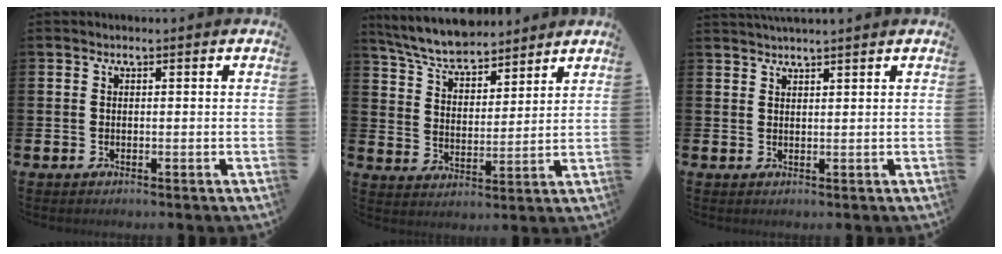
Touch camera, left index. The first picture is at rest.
{"total": 7.0, "force": [6.6, 1.5, 1.7], "torque": [-0.064, -0.033, 0.118]}
{"total": 1.8, "force": [1.8, -0.3, 0.1], "torque": [-0.006, -0.003, 0.036]}